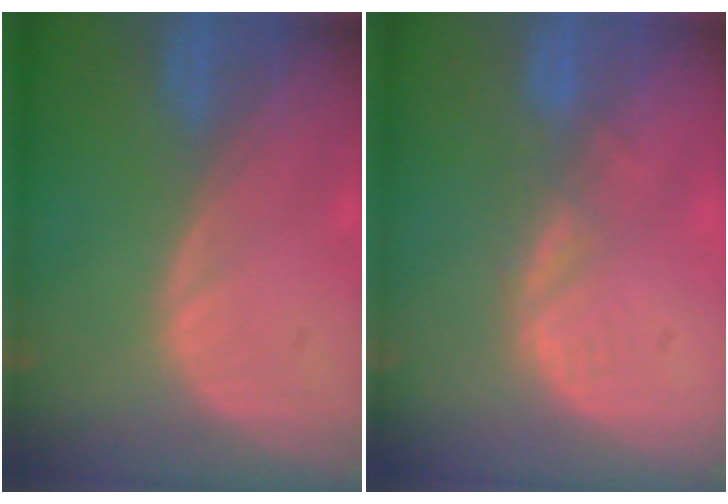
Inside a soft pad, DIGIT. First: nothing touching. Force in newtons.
{"total": 2.8, "press": 2.2, "slide": 1.7}